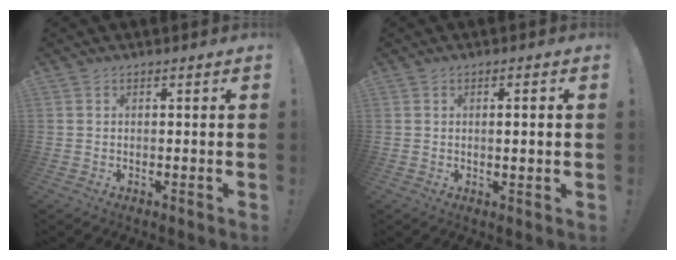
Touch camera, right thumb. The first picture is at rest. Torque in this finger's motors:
{"motor_torque": [-0.14, -0.18, -0.18, 0.16, -0.05]}